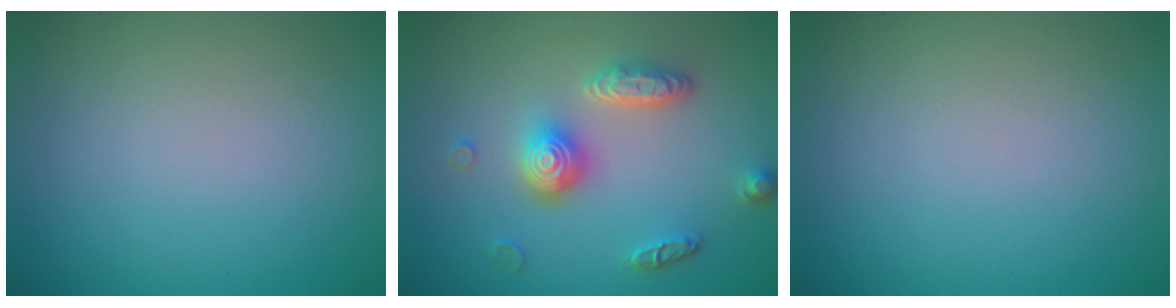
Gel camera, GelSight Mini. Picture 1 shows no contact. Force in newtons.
{"total": 4.5, "press": 3.6, "slide": 2.6}
{"total": 0.0}